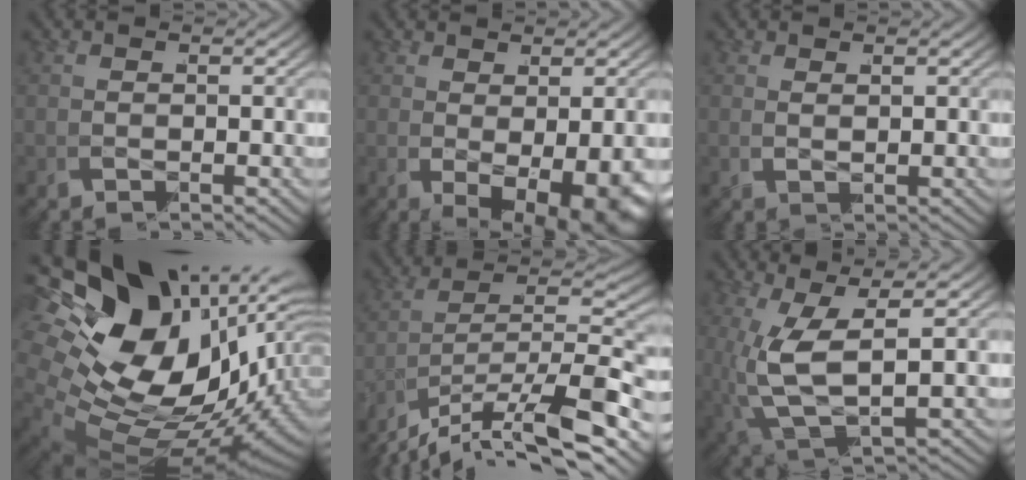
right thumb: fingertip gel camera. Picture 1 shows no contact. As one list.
[{"total": 8.4, "force": [-2.5, 4.7, 6.5], "torque": [-0.094, -0.023, -0.031]}, {"total": 0.9, "force": [0.8, -0.3, -0.3], "torque": [0.017, 0.006, 0.015]}, {"total": 21.0, "force": [0.8, 14.2, 15.5], "torque": [-0.275, -0.021, 0.022]}, {"total": 9.8, "force": [-5.1, 5.6, 6.3], "torque": [-0.114, -0.012, -0.082]}, {"total": 7.9, "force": [-0.7, 5.0, 6.1], "torque": [-0.163, -0.031, 0.006]}]